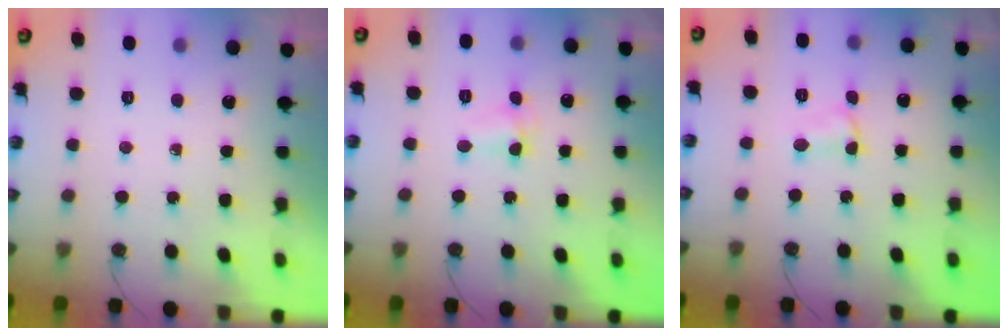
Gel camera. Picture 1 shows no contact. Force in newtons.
{"total": 1.9, "press": 1.8, "slide": 0.5}
{"total": 2.6, "press": 2.6, "slide": 0.4}